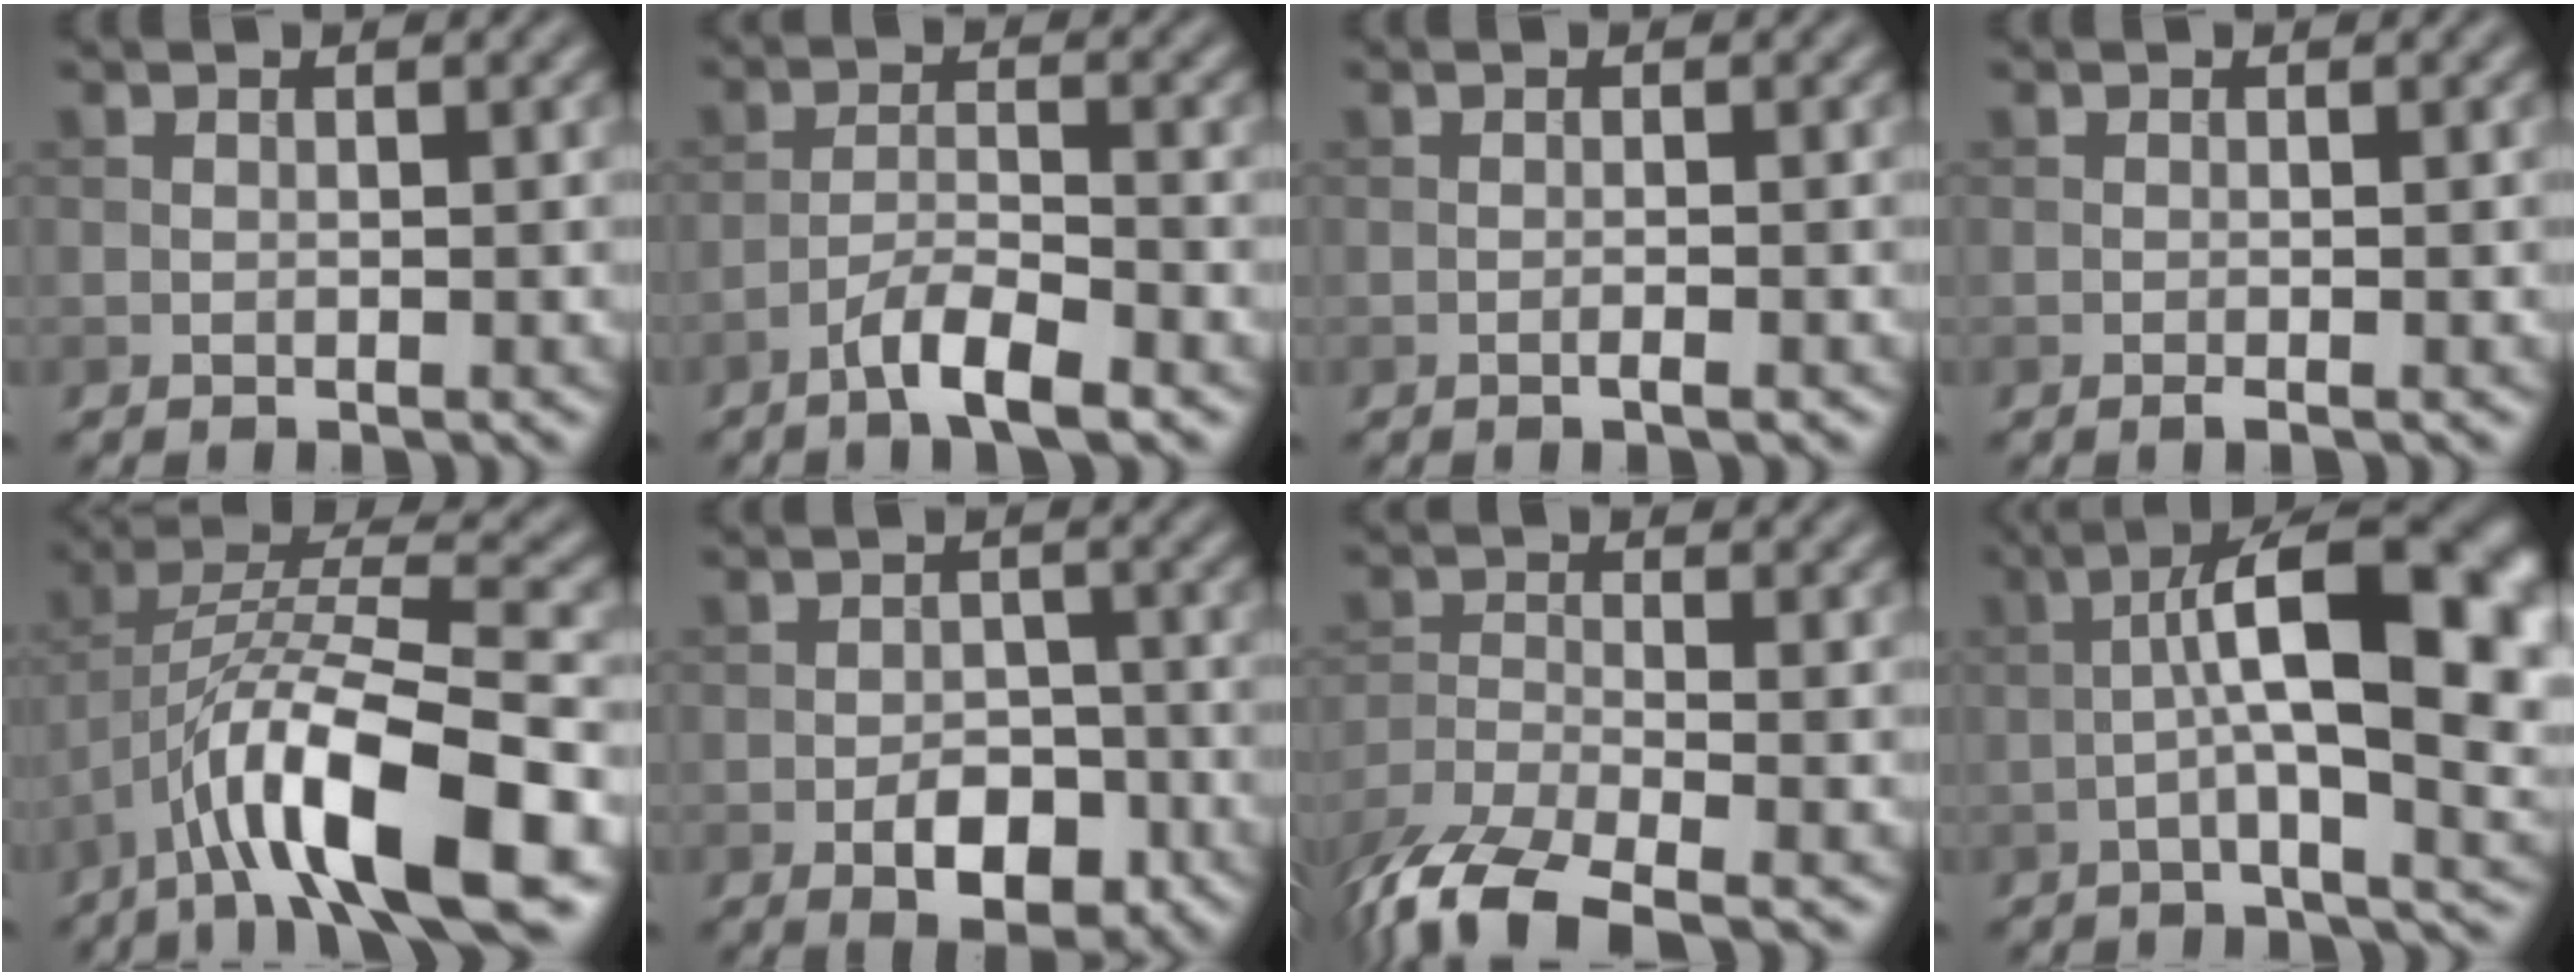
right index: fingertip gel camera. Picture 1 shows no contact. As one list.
[{"total": 4.6, "force": [-3.2, 0.9, 3.2], "torque": [-0.058, 0.004, -0.064]}, {"total": 1.3, "force": [-0.6, 0.2, 1.1], "torque": [-0.015, 0.001, -0.013]}, {"total": 0.8, "force": [-0.4, 0.1, 0.6], "torque": [-0.010, -0.003, -0.008]}, {"total": 12.4, "force": [-6.2, 3.4, 10.2], "torque": [-0.173, 0.011, -0.109]}, {"total": 4.8, "force": [-2.3, 2.7, 3.3], "torque": [-0.044, 0.000, -0.039]}, {"total": 8.3, "force": [-6.1, 2.6, 4.9], "torque": [-0.095, -0.014, -0.126]}, {"total": 13.4, "force": [0.1, 4.1, 12.7], "torque": [-0.191, 0.023, -0.004]}]